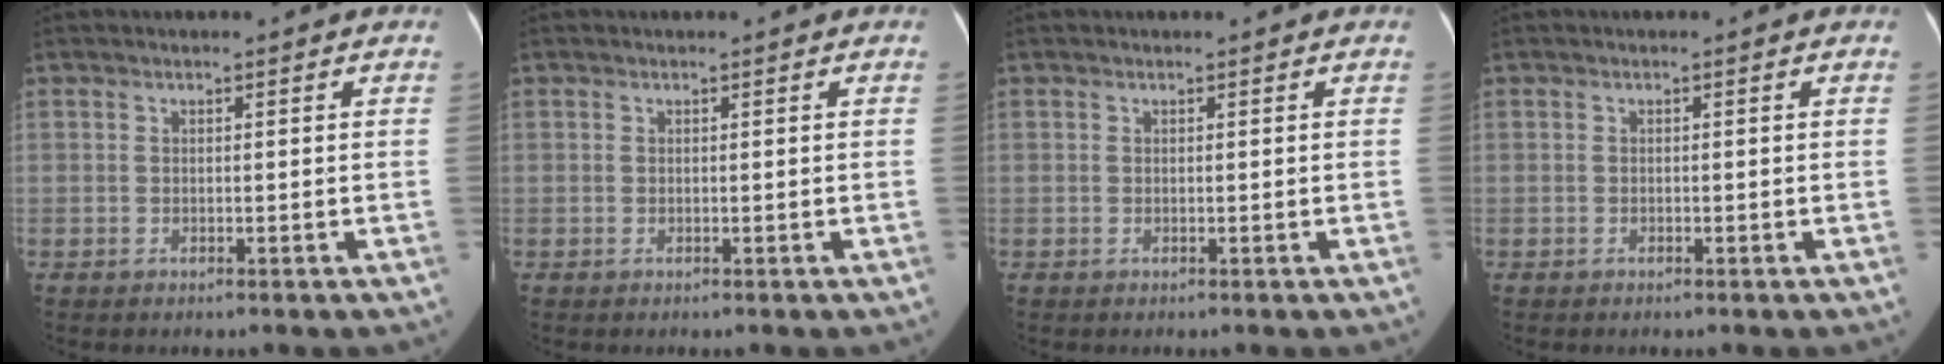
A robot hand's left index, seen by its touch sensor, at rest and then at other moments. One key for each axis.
{"total": 0.0}
{"total": 0.0}
{"total": 0.0}